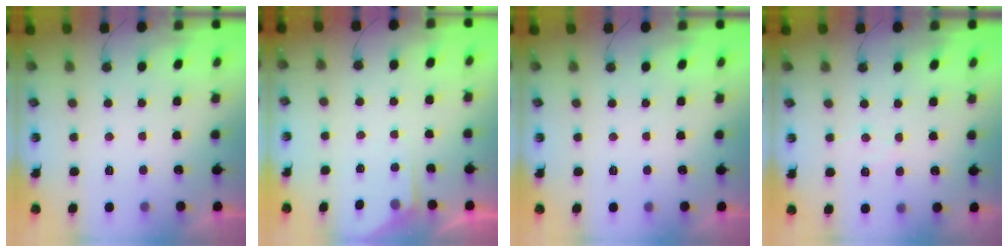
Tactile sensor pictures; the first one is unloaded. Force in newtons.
{"total": 3.6, "press": 3.6, "slide": 0.3}
{"total": 0.0}
{"total": 5.6, "press": 5.6, "slide": 0.3}